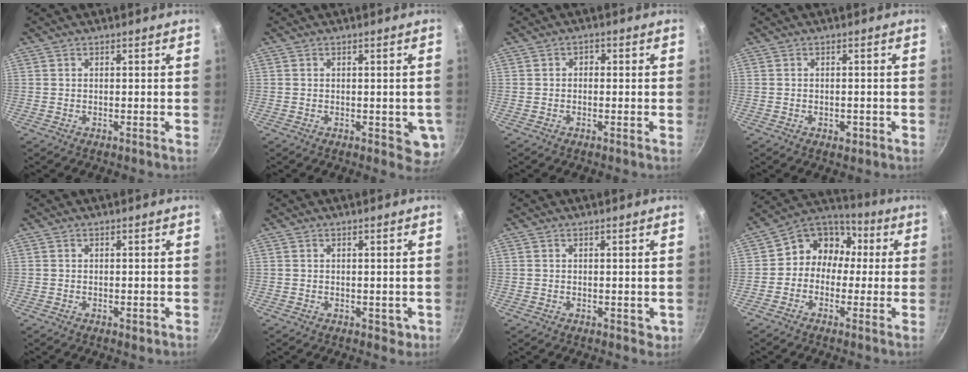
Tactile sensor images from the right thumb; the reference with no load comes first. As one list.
[{"total": 5.4, "force": [-0.9, 2.8, 4.5], "torque": [-0.033, -0.005, -0.009]}, {"total": 1.4, "force": [-0.2, 1.2, 0.7], "torque": [-0.008, 0.006, -0.007]}, {"total": 2.0, "force": [-0.8, 1.3, 1.4], "torque": [-0.020, 0.001, -0.009]}, {"total": 1.1, "force": [-0.3, 0.8, 0.7], "torque": [-0.007, 0.000, -0.005]}, {"total": 2.0, "force": [-0.1, 1.7, 1.2], "torque": [-0.009, -0.001, 0.001]}, {"total": 1.7, "force": [0.2, 1.3, 1.0], "torque": [-0.007, 0.000, 0.004]}, {"total": 10.8, "force": [0.3, 9.5, 5.2], "torque": [-0.036, 0.038, -0.023]}]